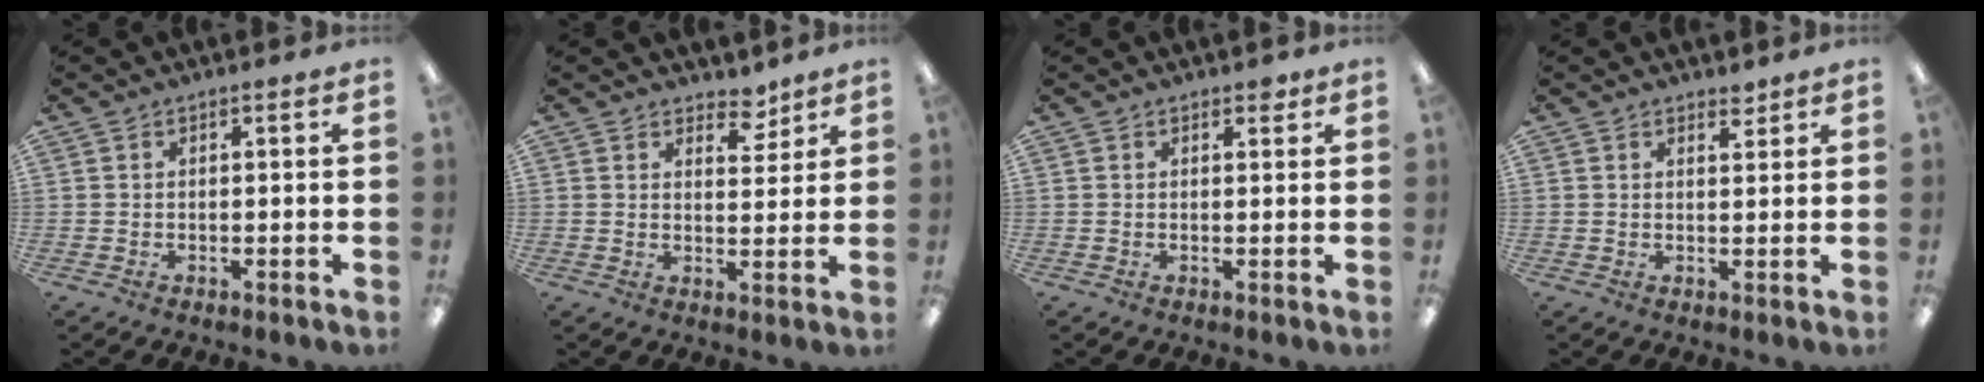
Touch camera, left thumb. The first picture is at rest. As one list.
[{"total": 5.2, "force": [4.3, 2.6, 1.6], "torque": [-0.002, -0.027, 0.072]}, {"total": 1.7, "force": [1.2, 0.8, 0.9], "torque": [-0.003, -0.004, 0.017]}, {"total": 2.3, "force": [2.0, 0.8, 0.8], "torque": [-0.002, -0.010, 0.034]}]